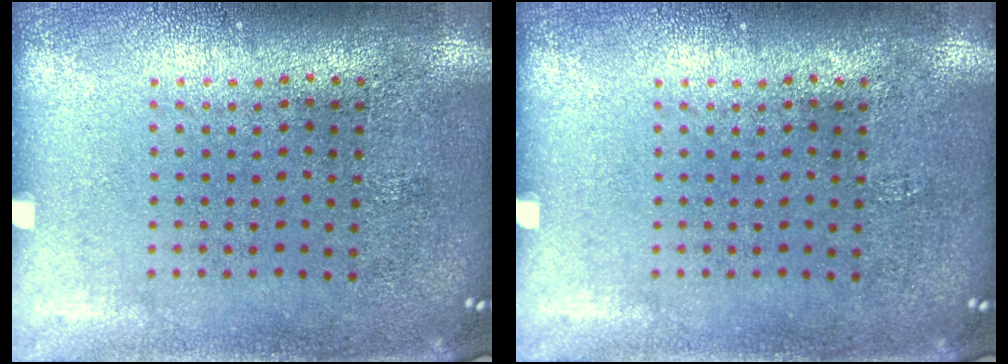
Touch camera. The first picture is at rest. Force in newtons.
{"total": 0.0}